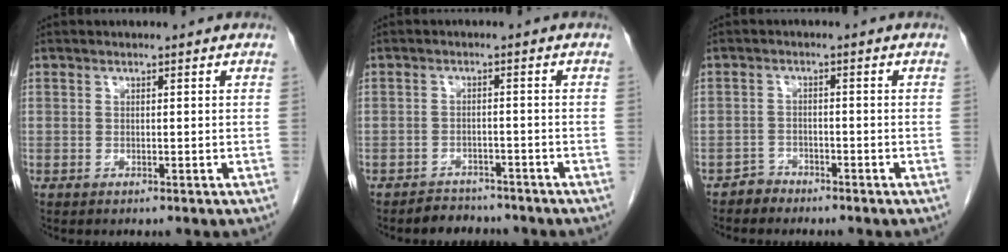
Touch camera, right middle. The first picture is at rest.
{"total": 3.8, "force": [-3.4, 1.7, -0.2], "torque": [0.001, 0.003, -0.051]}
{"total": 1.8, "force": [-1.6, 0.8, -0.4], "torque": [0.006, 0.004, -0.030]}